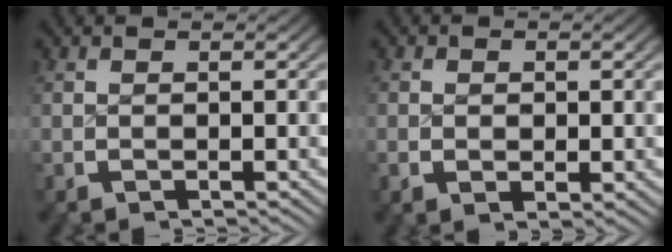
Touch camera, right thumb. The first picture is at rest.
{"total": 1.4, "force": [-0.1, 0.9, 1.1], "torque": [-0.025, -0.011, 0.007]}